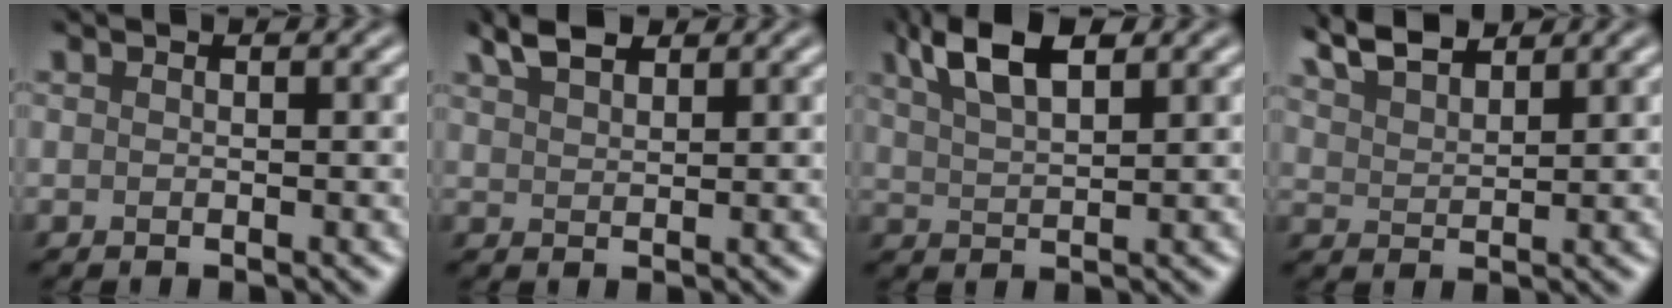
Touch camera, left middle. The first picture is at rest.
{"total": 2.9, "force": [2.3, 1.0, 1.5], "torque": [-0.031, 0.009, 0.049]}
{"total": 5.5, "force": [3.4, 2.0, 3.8], "torque": [-0.075, 0.010, 0.064]}
{"total": 4.1, "force": [3.7, 0.9, 1.7], "torque": [-0.037, 0.009, 0.071]}